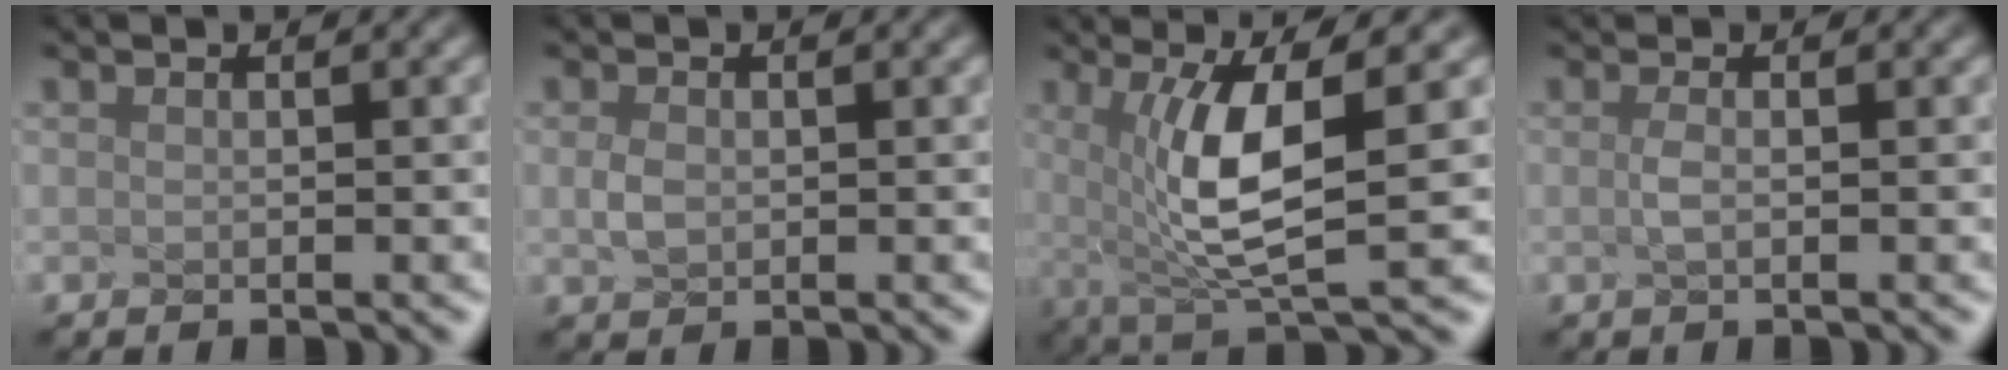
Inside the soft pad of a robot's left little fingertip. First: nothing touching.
{"total": 1.2, "force": [-1.0, -0.6, -0.4], "torque": [-0.035, -0.007, 0.027]}
{"total": 6.2, "force": [-0.3, 0.9, 6.1], "torque": [-0.151, -0.011, 0.038]}
{"total": 1.4, "force": [-1.2, -0.7, 0.0], "torque": [-0.032, -0.005, 0.014]}